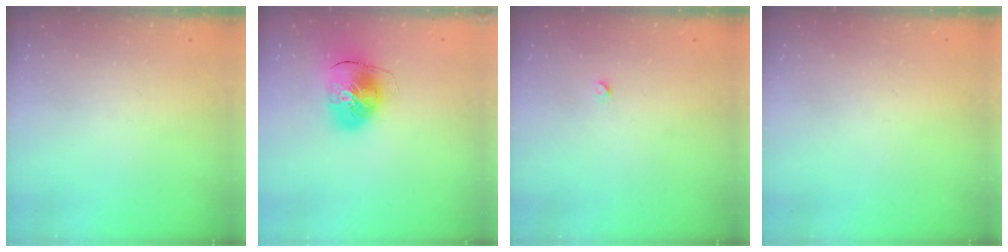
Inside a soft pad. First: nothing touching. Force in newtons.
{"total": 9.8, "press": 9.7, "slide": 1.5}
{"total": 2.4, "press": 2.4, "slide": 0.3}
{"total": 0.8, "press": 0.8, "slide": 0.0}